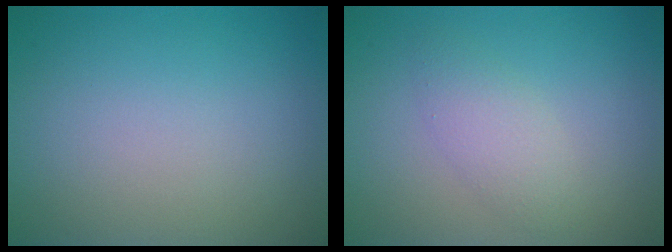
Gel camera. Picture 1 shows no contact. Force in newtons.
{"total": 2.2, "press": 2.2, "slide": 0.0}